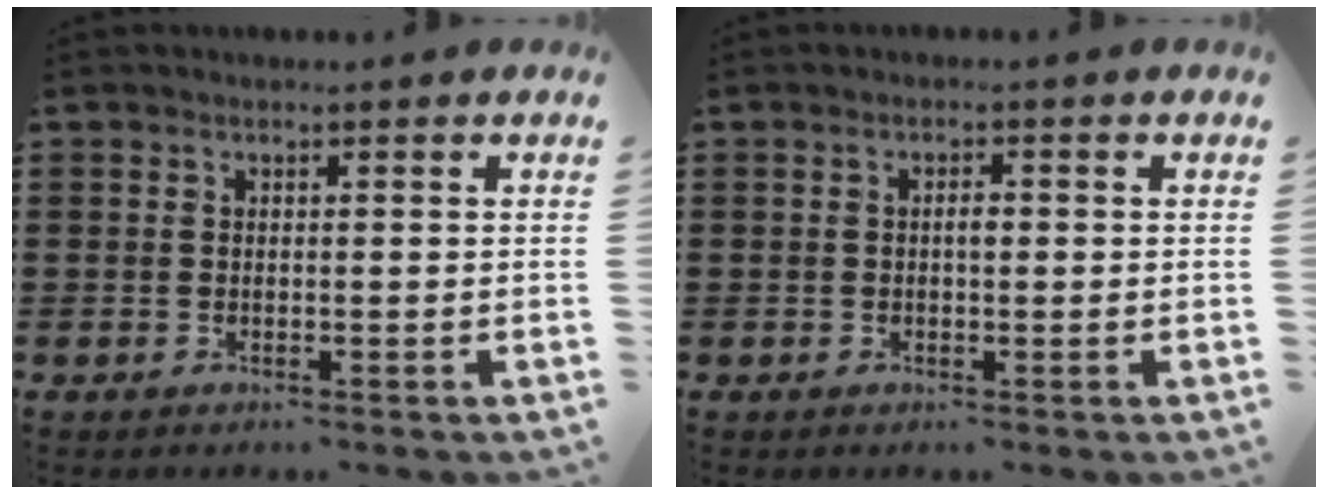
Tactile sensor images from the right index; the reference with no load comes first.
{"total": 1.5, "force": [0.0, 0.5, 1.4], "torque": [-0.027, 0.002, -0.002]}